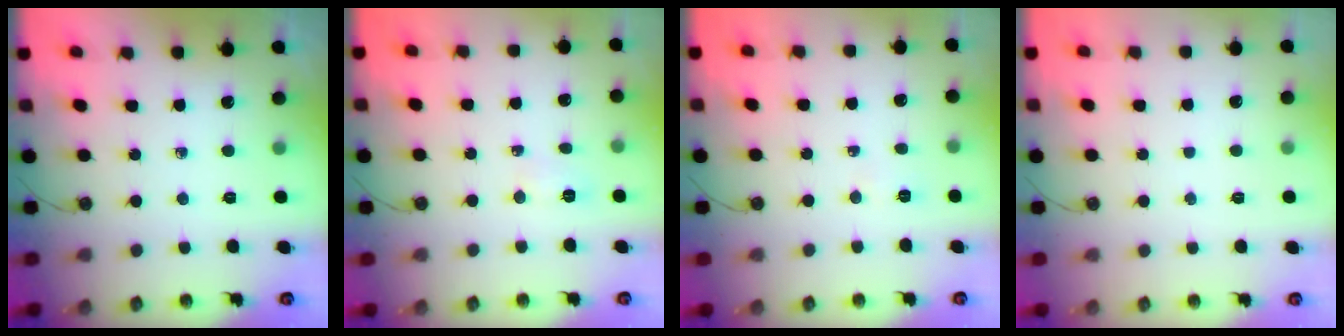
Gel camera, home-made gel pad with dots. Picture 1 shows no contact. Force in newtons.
{"total": 3.4, "press": 3.3, "slide": 0.9}
{"total": 2.6, "press": 2.4, "slide": 0.9}
{"total": 1.2, "press": 1.2, "slide": 0.0}